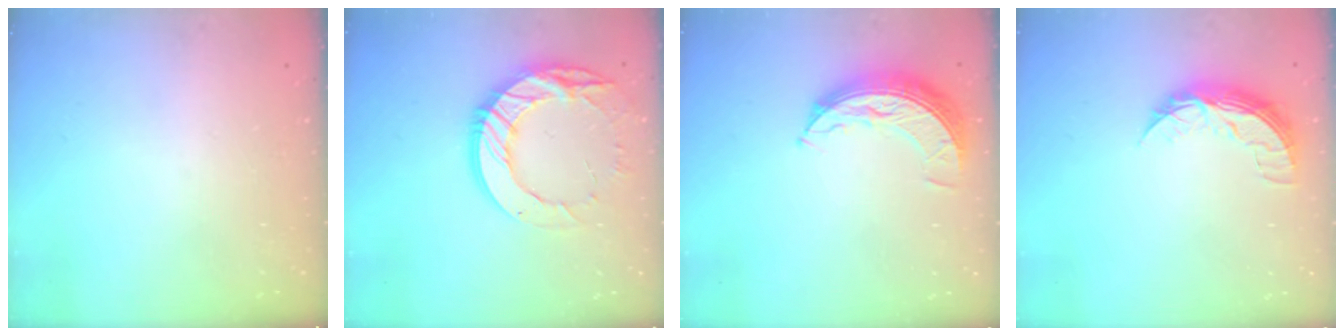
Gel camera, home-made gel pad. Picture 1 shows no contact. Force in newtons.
{"total": 17.2, "press": 17.1, "slide": 1.3}
{"total": 8.7, "press": 8.7, "slide": 0.6}
{"total": 8.8, "press": 8.8, "slide": 0.2}